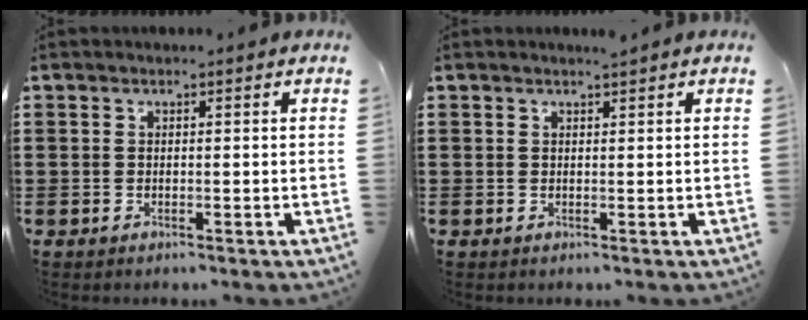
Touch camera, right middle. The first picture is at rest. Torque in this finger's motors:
{"motor_torque": [0.00, 0.00, 0.00, 0.00]}